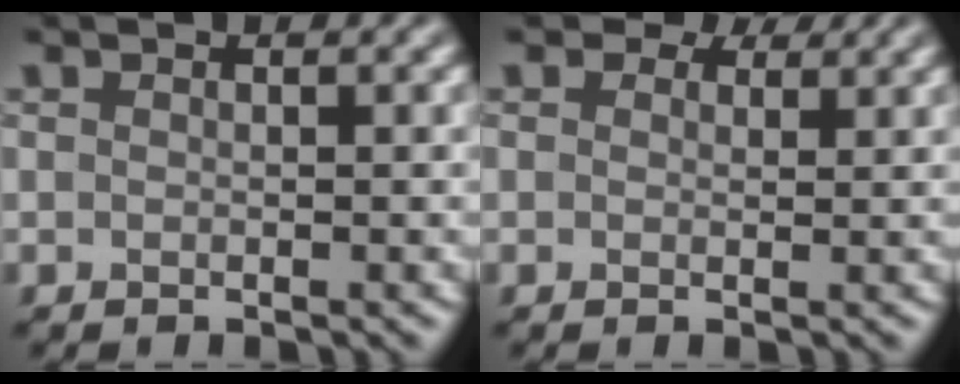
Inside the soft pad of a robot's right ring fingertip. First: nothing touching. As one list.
[{"total": 2.6, "force": [1.9, 1.4, 1.2], "torque": [-0.022, -0.002, 0.017]}]